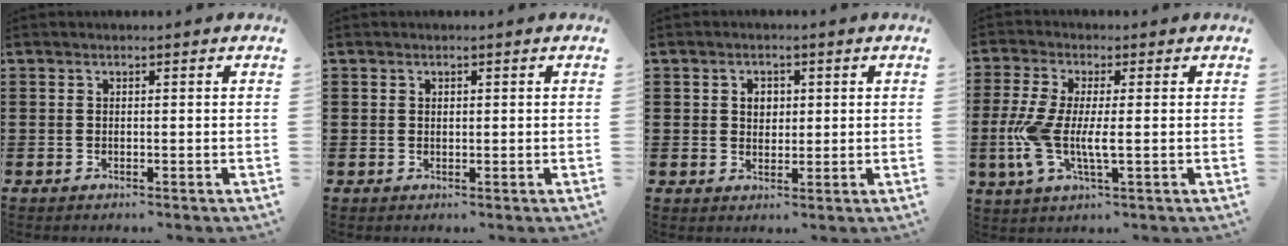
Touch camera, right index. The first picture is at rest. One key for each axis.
{"total": 0.5, "fx": 0.3, "fy": 0.4, "fz": 0.2, "tx": -0.004, "ty": 0.003, "tz": 0.006}
{"total": 2.3, "fx": 0.5, "fy": 1.9, "fz": 1.3, "tx": -0.032, "ty": 0.012, "tz": 0.007}
{"total": 6.8, "fx": -0.9, "fy": 1.9, "fz": 6.5, "tx": -0.158, "ty": -0.016, "tz": -0.026}